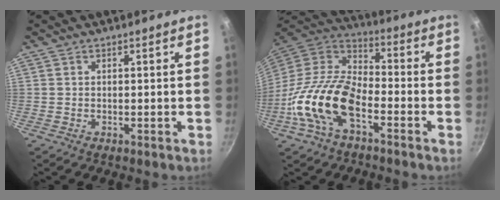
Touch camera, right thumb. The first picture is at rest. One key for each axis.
{"total": 18.0, "fx": -7.0, "fy": 9.6, "fz": 13.5, "tx": -0.242, "ty": 0.047, "tz": -0.153}